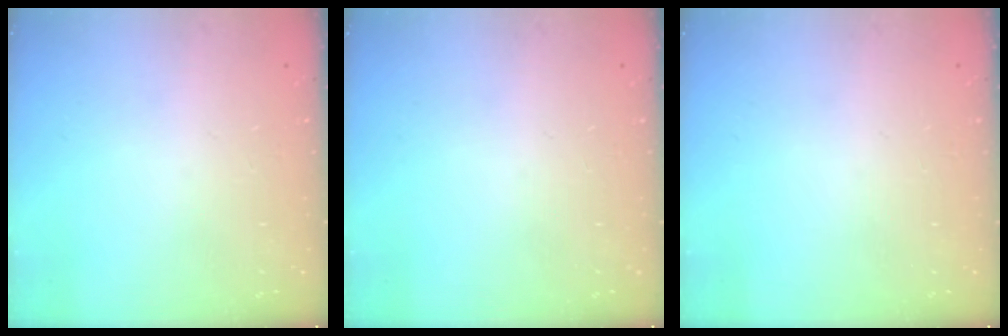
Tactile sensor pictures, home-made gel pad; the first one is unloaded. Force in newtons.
{"total": 0.0}
{"total": 0.0}